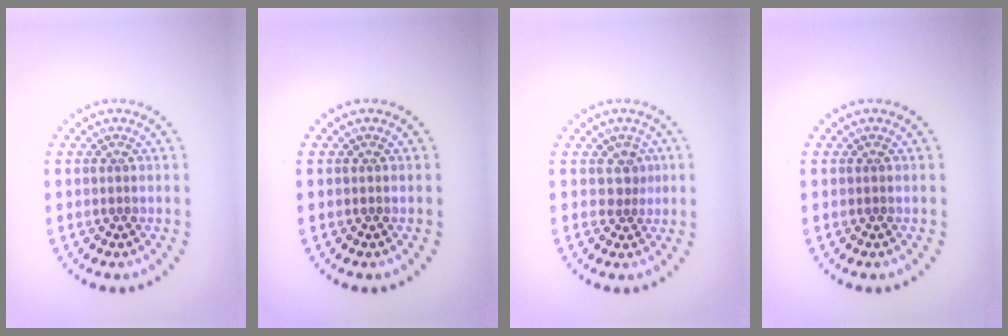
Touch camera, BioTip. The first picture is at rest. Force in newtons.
{"total": 0.0}
{"total": 1.7, "press": 1.2, "slide": 1.2}
{"total": 0.0}